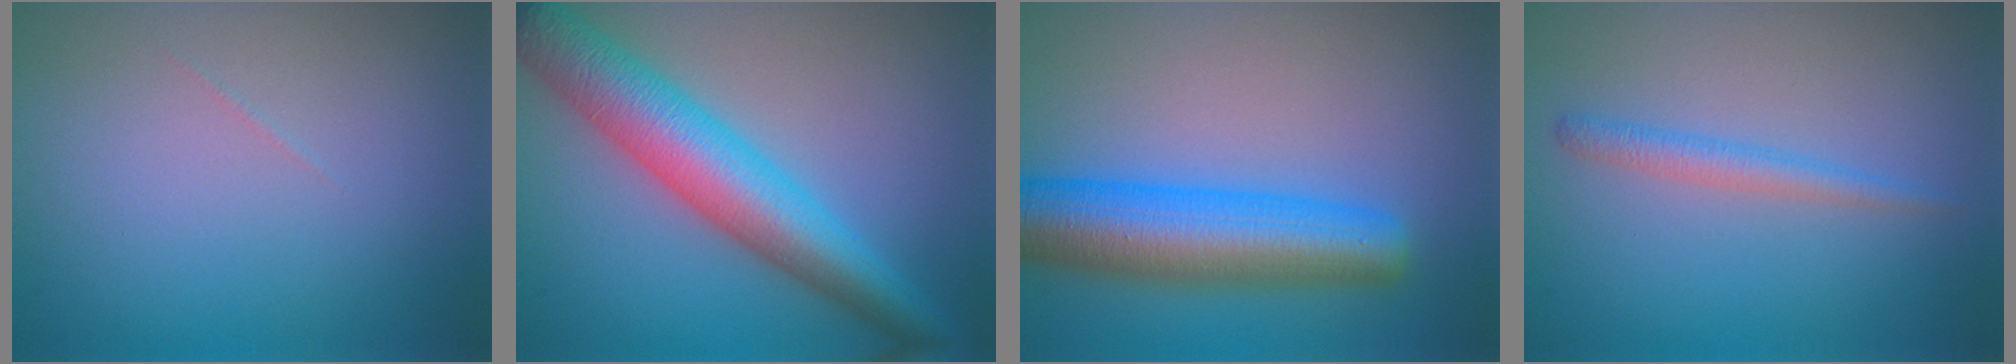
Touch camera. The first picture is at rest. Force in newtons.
{"total": 8.4, "press": 8.4, "slide": 0.2}
{"total": 8.8, "press": 8.8, "slide": 0.2}
{"total": 1.7, "press": 1.7, "slide": 0.0}